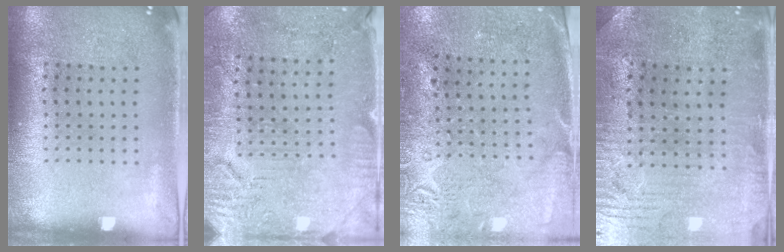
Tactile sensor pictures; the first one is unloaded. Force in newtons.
{"total": 3.1, "press": 2.9, "slide": 1.1}
{"total": 2.7, "press": 2.2, "slide": 1.5}
{"total": 1.0, "press": 0.8, "slide": 0.6}